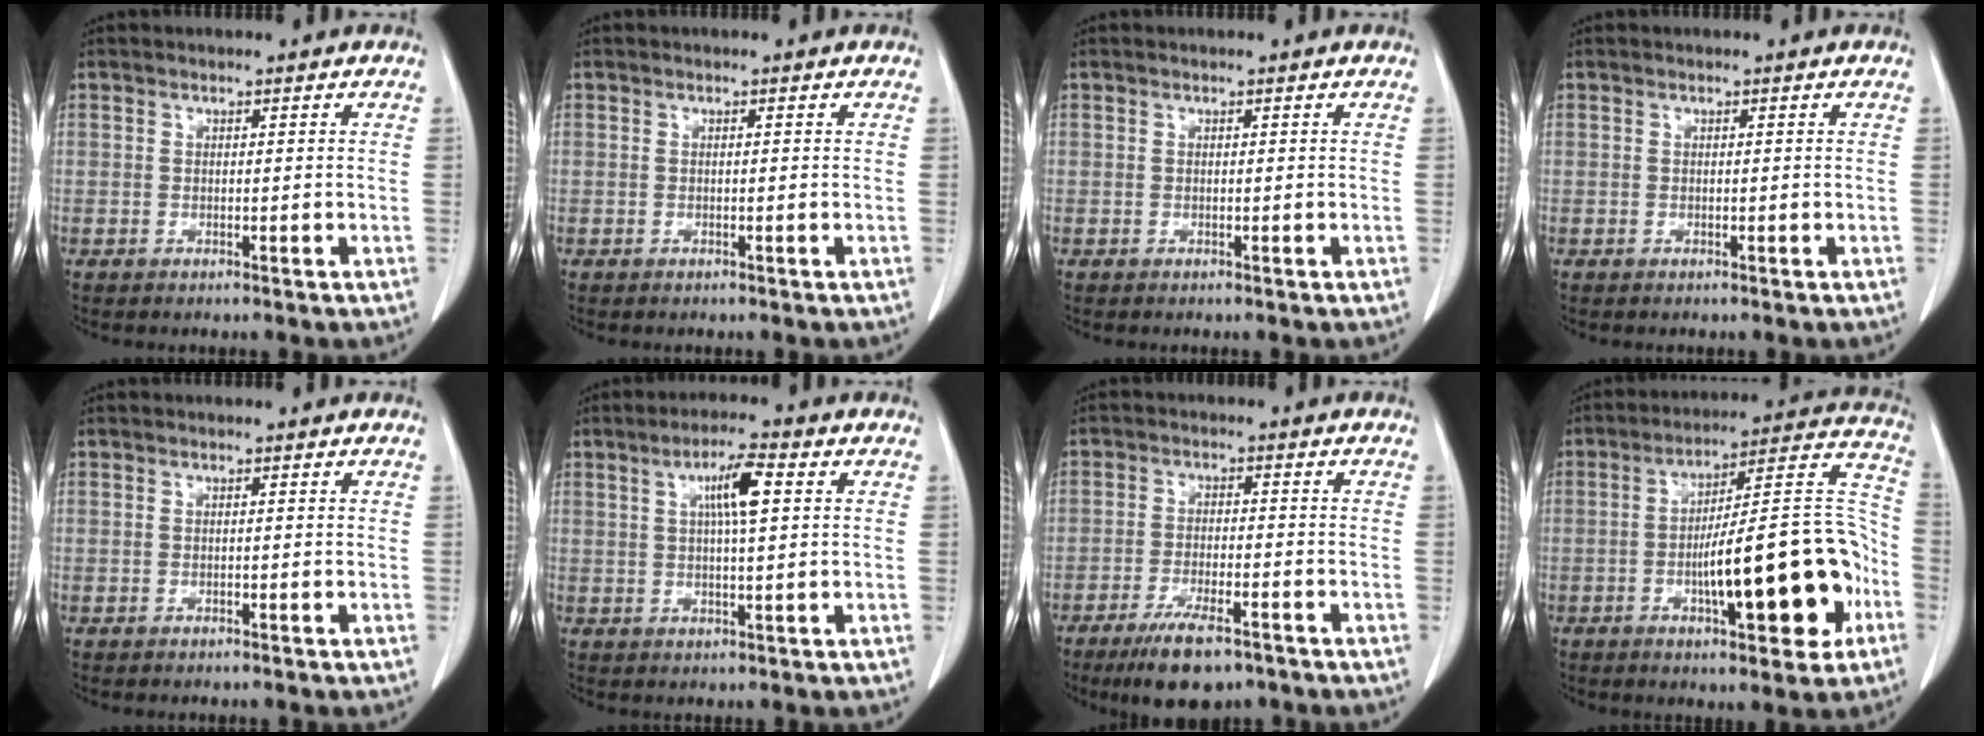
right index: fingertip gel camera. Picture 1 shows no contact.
{"total": 0.0}
{"total": 0.0}
{"total": 0.0}
{"total": 0.0}
{"total": 6.2, "force": [1.8, 0.7, 5.9], "torque": [-0.103, 0.007, 0.029]}
{"total": 8.4, "force": [-5.9, 2.1, 5.6], "torque": [-0.098, -0.014, -0.096]}
{"total": 19.8, "force": [-5.9, 3.8, 18.5], "torque": [-0.244, 0.035, -0.078]}